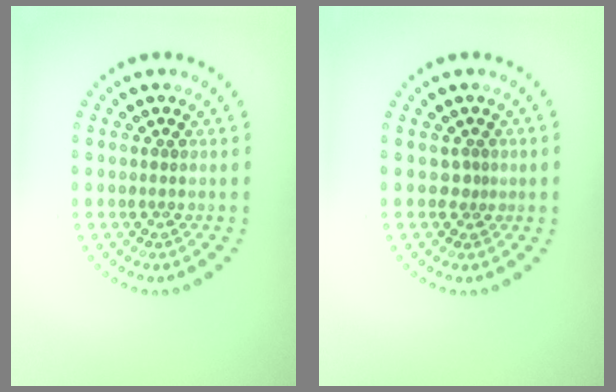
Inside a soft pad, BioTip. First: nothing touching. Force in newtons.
{"total": 0.5, "press": 0.3, "slide": 0.4}